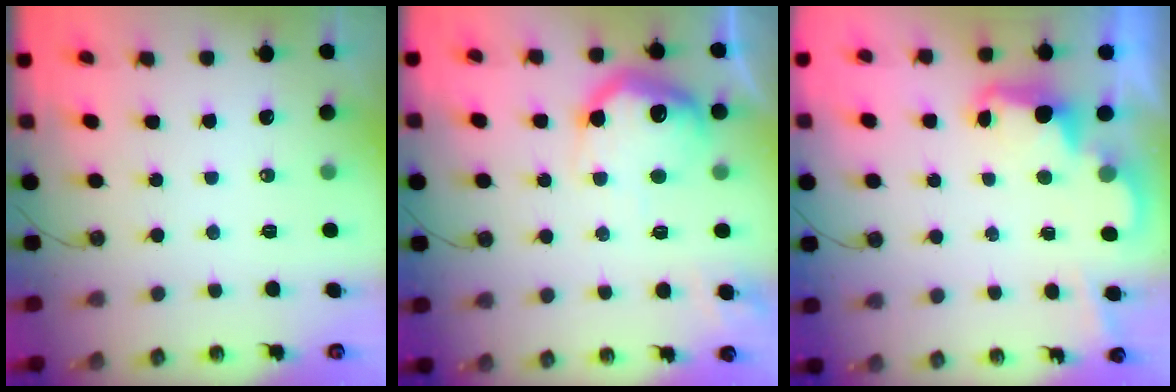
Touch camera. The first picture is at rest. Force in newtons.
{"total": 18.1, "press": 18.0, "slide": 1.3}
{"total": 2.5, "press": 2.4, "slide": 0.6}